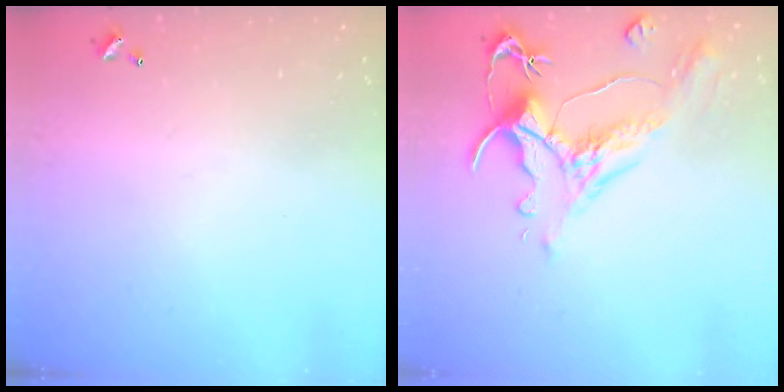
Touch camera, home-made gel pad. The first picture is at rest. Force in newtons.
{"total": 1.6, "press": 0.4, "slide": 1.6}